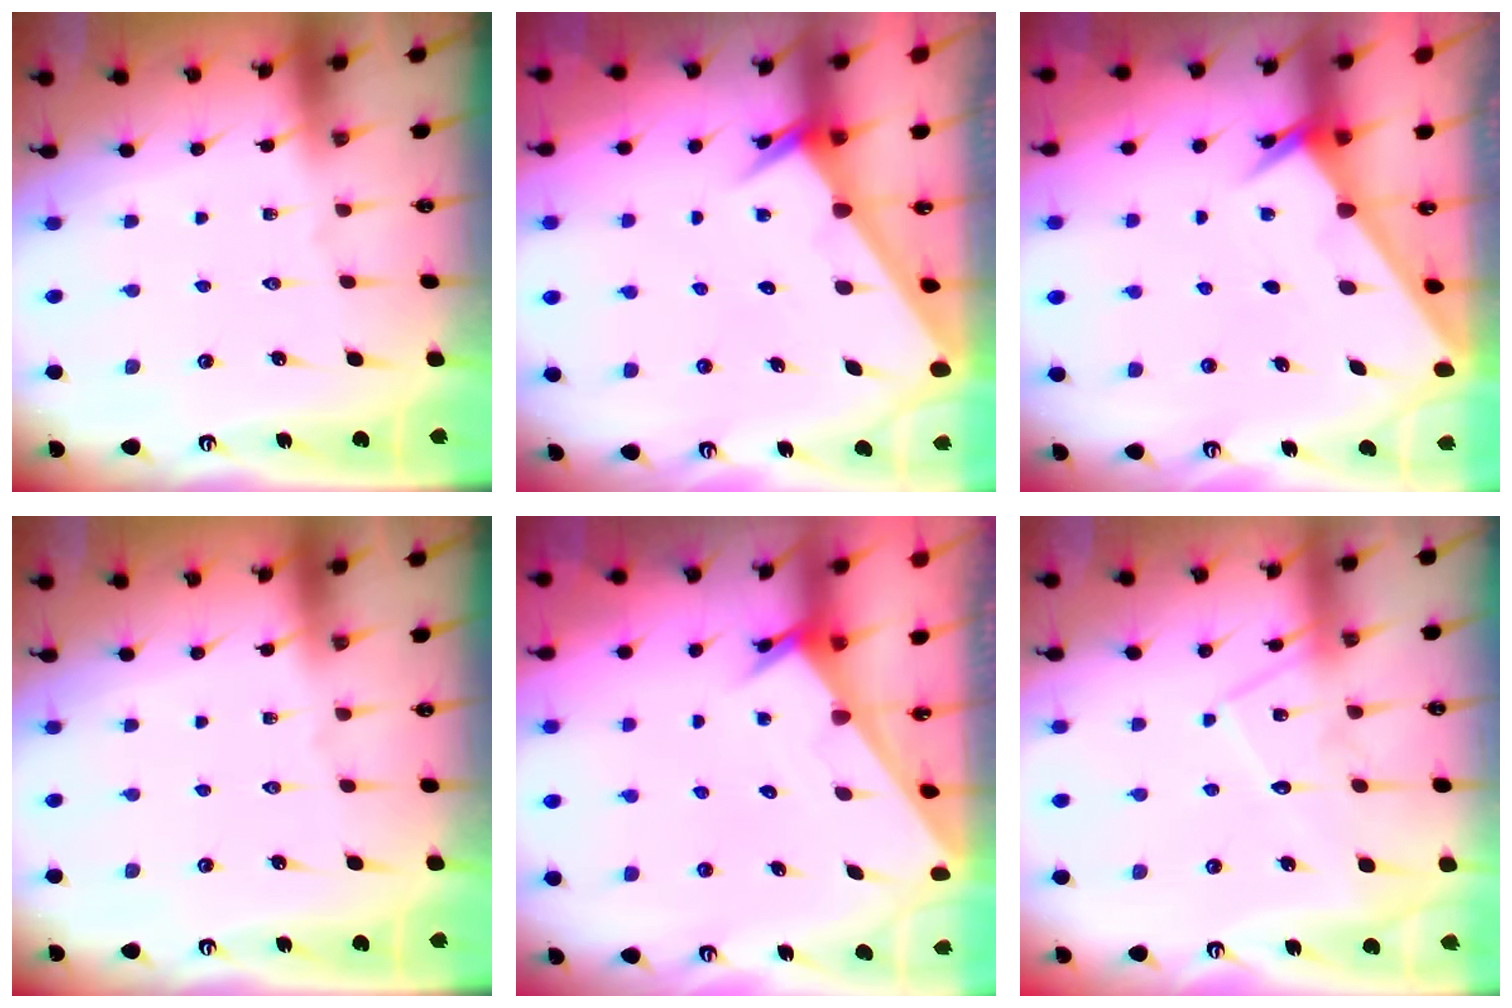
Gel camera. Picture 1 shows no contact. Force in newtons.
{"total": 2.8, "press": 2.8, "slide": 0.1}
{"total": 2.1, "press": 2.1, "slide": 0.1}
{"total": 0.0}
{"total": 2.5, "press": 2.5, "slide": 0.1}
{"total": 11.0, "press": 11.0, "slide": 0.7}